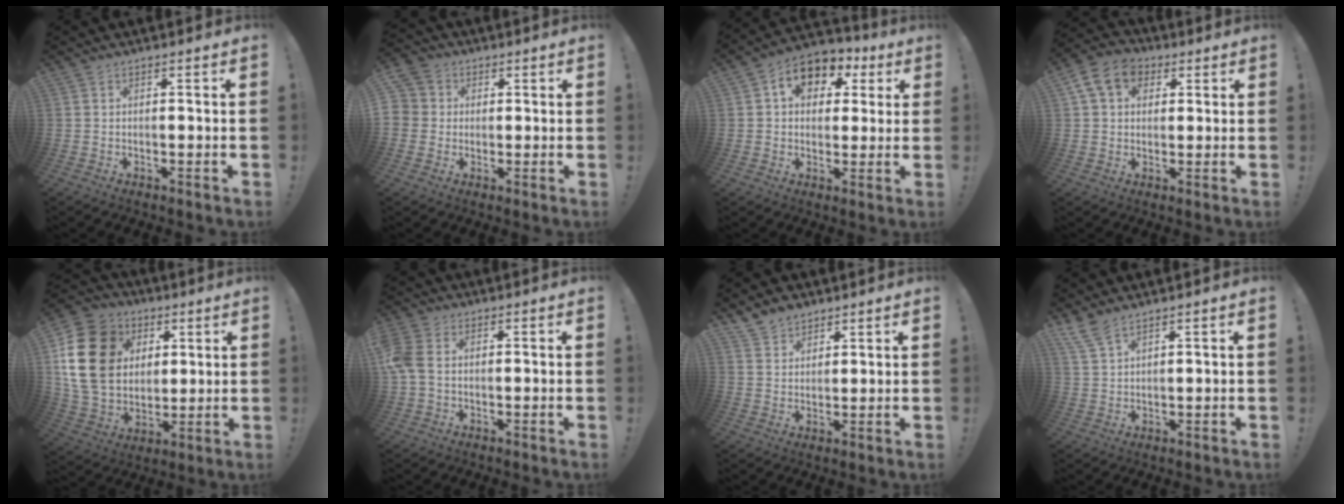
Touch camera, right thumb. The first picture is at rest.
{"total": 5.3, "force": [0.2, 5.2, 1.3], "torque": [-0.030, 0.006, 0.005]}
{"total": 9.8, "force": [3.3, 7.7, 5.1], "torque": [-0.072, -0.009, 0.064]}
{"total": 11.3, "force": [4.2, 8.6, 5.9], "torque": [-0.089, -0.004, 0.083]}
{"total": 20.5, "force": [5.2, 16.1, 11.5], "torque": [-0.213, -0.010, 0.111]}
{"total": 7.1, "force": [0.6, 5.1, 4.8], "torque": [-0.122, 0.000, 0.013]}
{"total": 5.9, "force": [4.9, 3.2, 0.8], "torque": [-0.019, -0.034, 0.096]}
{"total": 5.0, "force": [4.1, 1.1, 2.6], "torque": [-0.065, -0.017, 0.079]}